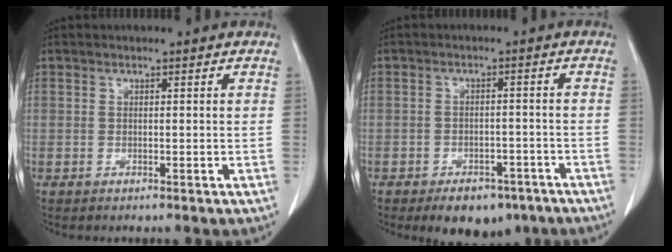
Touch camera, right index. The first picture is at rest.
{"total": 7.5, "force": [-5.5, 3.9, 3.4], "torque": [-0.041, 0.005, -0.076]}